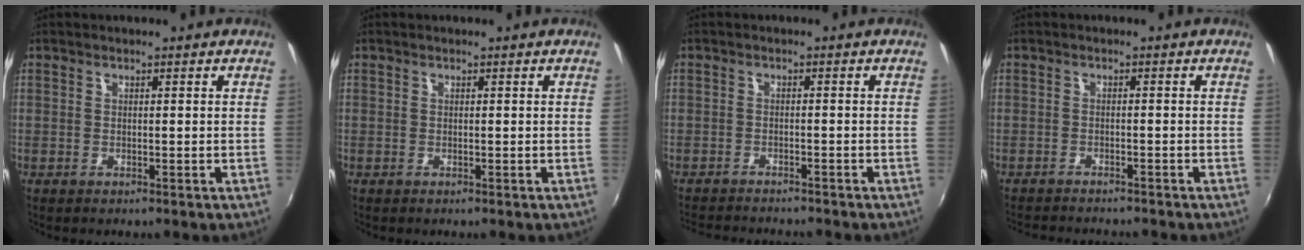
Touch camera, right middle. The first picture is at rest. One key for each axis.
{"total": 0.0}
{"total": 8.0, "fx": -7.4, "fy": 1.0, "fz": 2.8, "tx": -0.069, "ty": -0.013, "tz": -0.114}
{"total": 6.8, "fx": -6.3, "fy": 0.9, "fz": 2.4, "tx": -0.057, "ty": -0.013, "tz": -0.094}